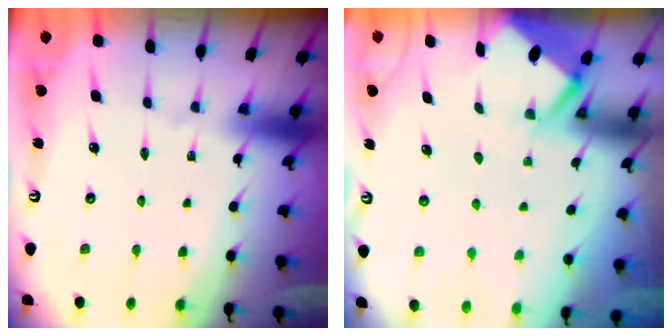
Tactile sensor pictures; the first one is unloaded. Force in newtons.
{"total": 2.9, "press": 2.9, "slide": 0.4}